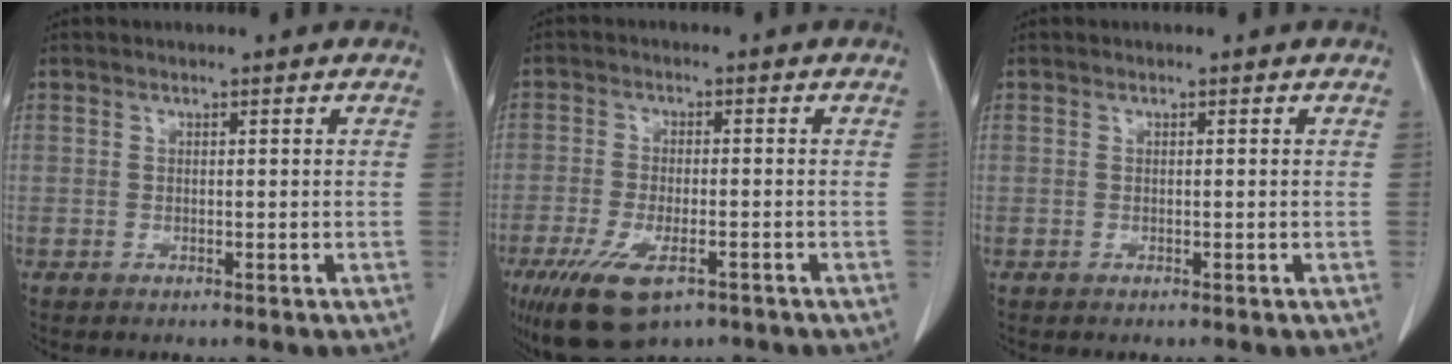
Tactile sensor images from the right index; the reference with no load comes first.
{"total": 10.6, "force": [-6.2, 4.0, 7.5], "torque": [-0.144, -0.020, -0.099]}
{"total": 0.0}